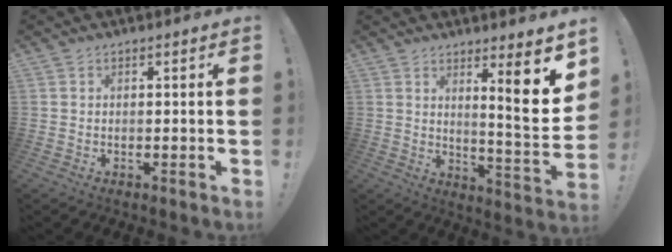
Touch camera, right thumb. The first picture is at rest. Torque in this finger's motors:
{"motor_torque": [-0.73, 0.93, 0.58, -0.06, 0.05]}